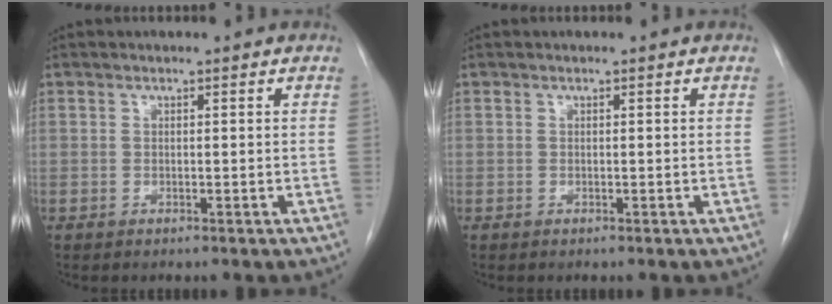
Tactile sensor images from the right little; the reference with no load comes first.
{"total": 0.0}